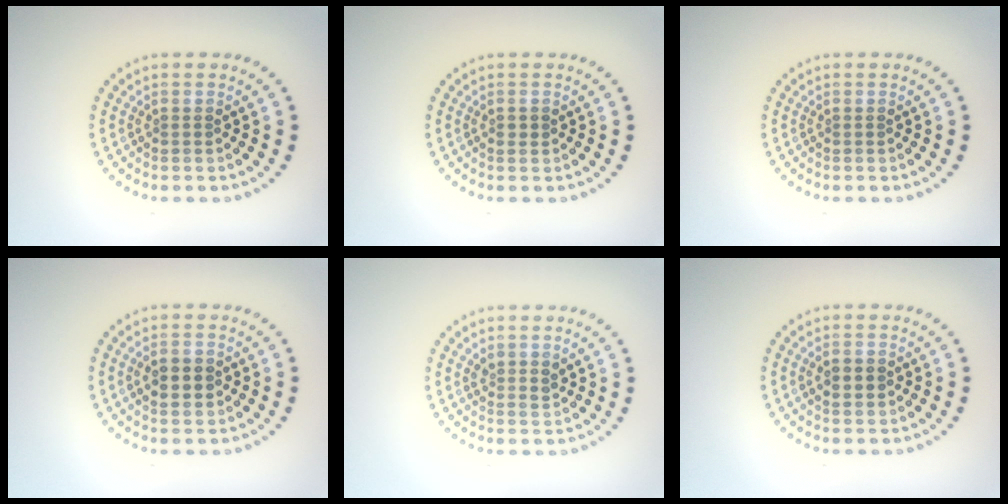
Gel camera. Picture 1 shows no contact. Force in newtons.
{"total": 0.8, "press": 0.7, "slide": 0.2}
{"total": 0.0}
{"total": 2.9, "press": 2.9, "slide": 0.2}
{"total": 1.2, "press": 1.0, "slide": 0.6}
{"total": 2.1, "press": 2.1, "slide": 0.2}